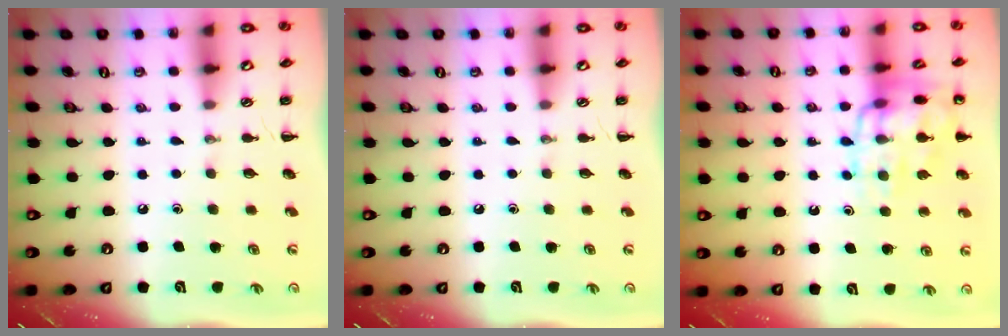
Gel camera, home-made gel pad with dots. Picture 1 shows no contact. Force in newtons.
{"total": 0.0}
{"total": 13.6, "press": 13.6, "slide": 0.9}